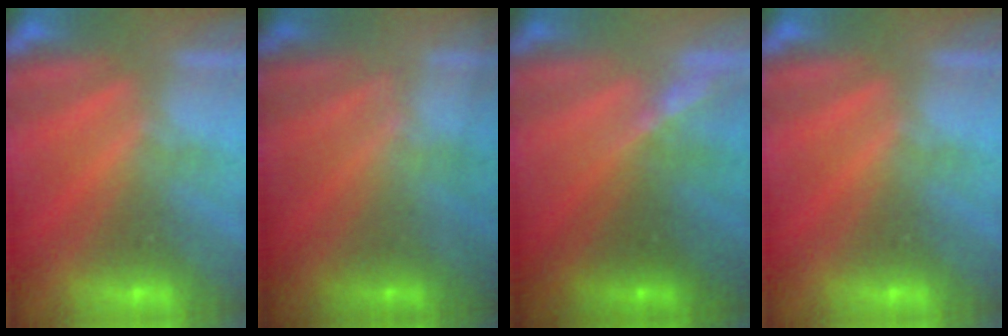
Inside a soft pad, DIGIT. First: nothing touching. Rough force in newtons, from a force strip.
{"total": 1.3}
{"total": 1.3}
{"total": 0.0}